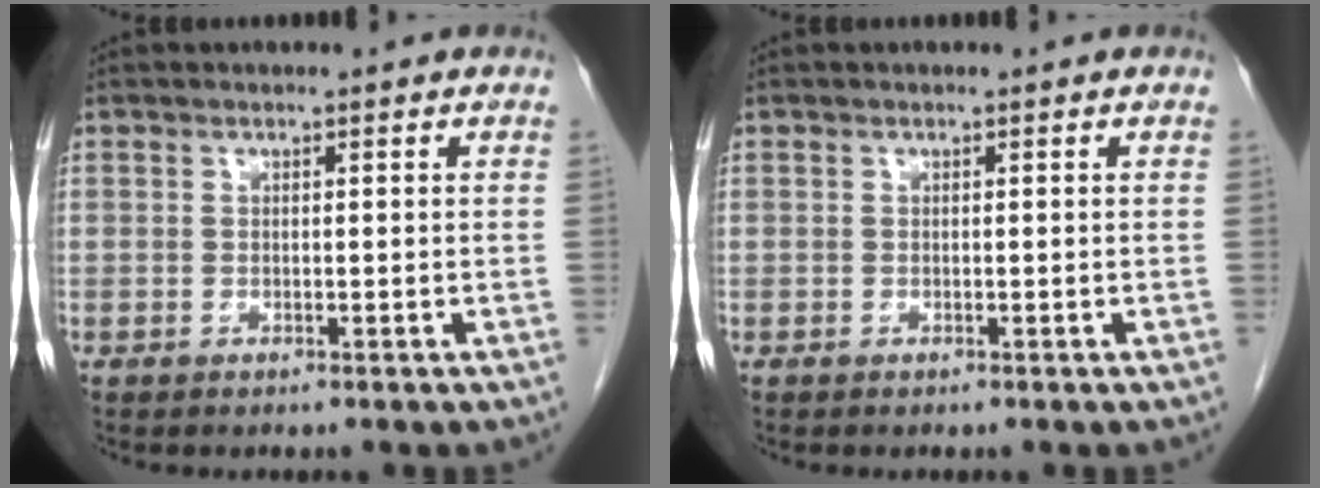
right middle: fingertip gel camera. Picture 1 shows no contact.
{"total": 0.0}